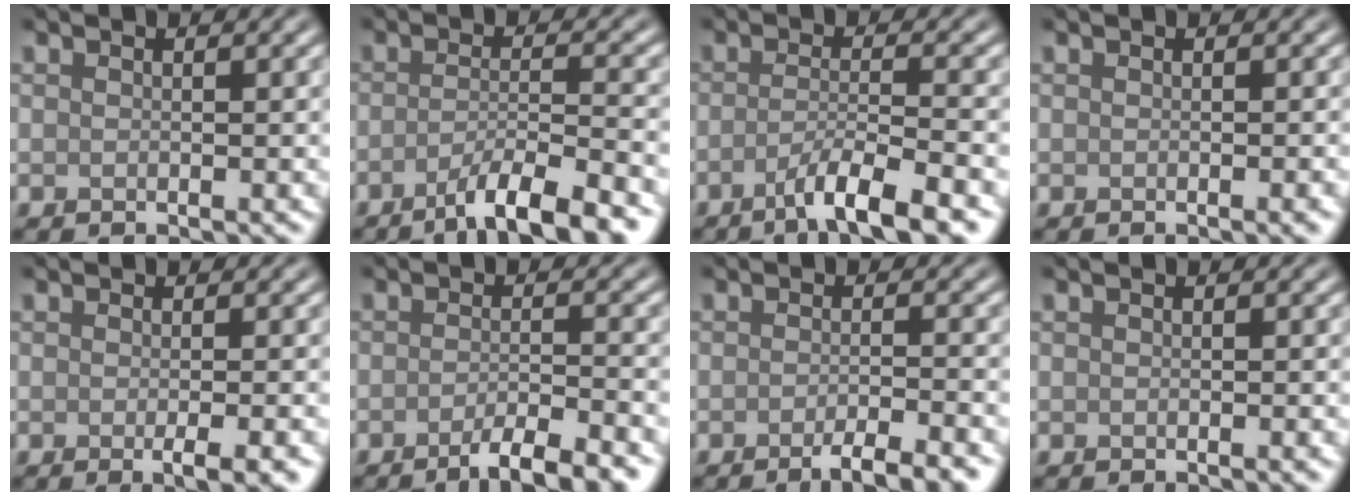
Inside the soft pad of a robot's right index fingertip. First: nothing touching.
{"total": 7.0, "force": [-4.5, 1.4, 5.2], "torque": [-0.069, 0.005, -0.075]}
{"total": 5.7, "force": [-3.3, 0.9, 4.6], "torque": [-0.066, 0.003, -0.064]}
{"total": 1.5, "force": [-0.4, 0.4, 1.4], "torque": [-0.011, 0.000, -0.007]}
{"total": 3.2, "force": [-0.8, 0.8, 3.0], "torque": [-0.031, -0.002, -0.012]}
{"total": 4.7, "force": [-3.0, 0.9, 3.5], "torque": [-0.048, 0.004, -0.052]}
{"total": 4.0, "force": [-2.5, 0.8, 3.0], "torque": [-0.038, 0.000, -0.045]}
{"total": 0.9, "force": [-0.2, 0.2, 0.9], "torque": [-0.006, 0.000, -0.004]}